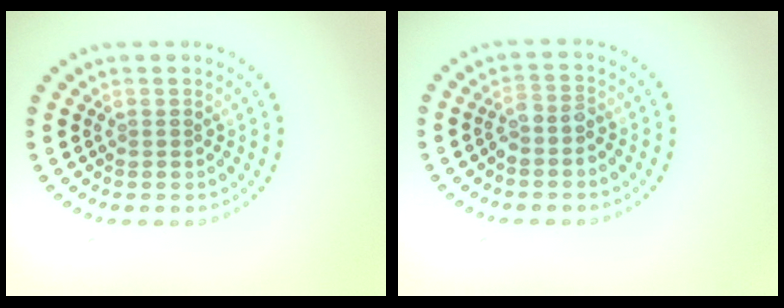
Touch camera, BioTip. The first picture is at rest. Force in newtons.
{"total": 1.7, "press": 1.4, "slide": 0.9}